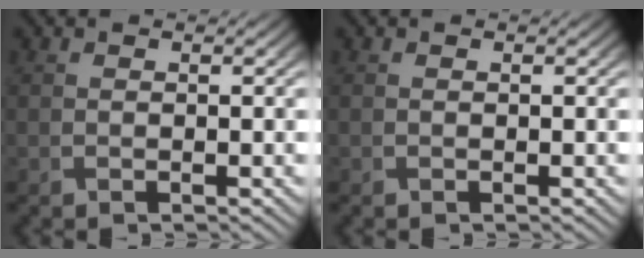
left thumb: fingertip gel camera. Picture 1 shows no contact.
{"total": 0.0}